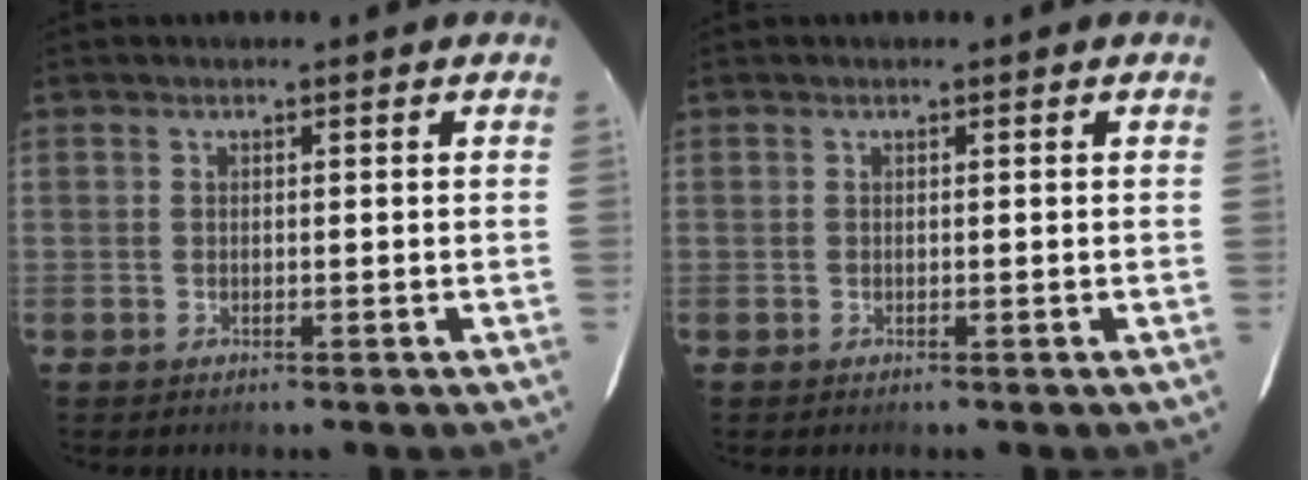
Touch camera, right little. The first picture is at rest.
{"total": 0.0}